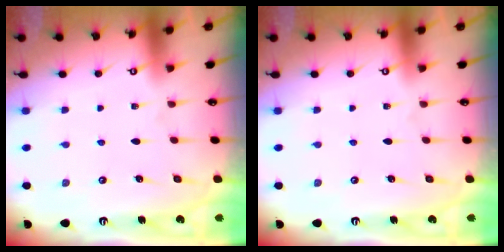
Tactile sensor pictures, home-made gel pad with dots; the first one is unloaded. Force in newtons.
{"total": 0.0}